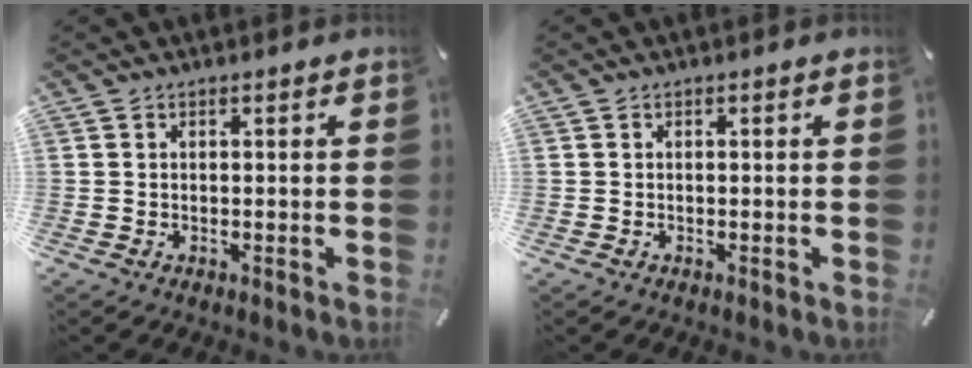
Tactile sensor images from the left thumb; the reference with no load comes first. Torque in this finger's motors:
{"motor_torque": [-0.18, -0.09, -0.05, -0.03, -0.01]}